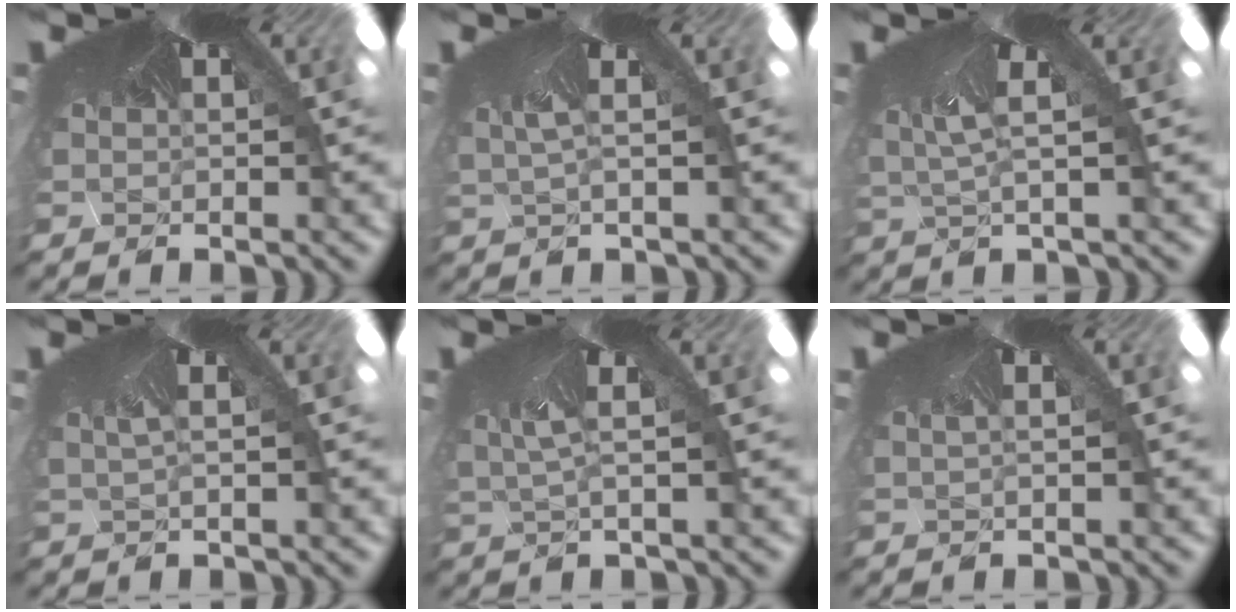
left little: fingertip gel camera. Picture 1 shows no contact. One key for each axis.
{"total": 2.7, "fx": -1.9, "fy": -1.8, "fz": -0.6, "tx": 0.008, "ty": -0.024, "tz": -0.013}
{"total": 2.6, "fx": -2.1, "fy": -1.4, "fz": -0.2, "tx": -0.019, "ty": -0.029, "tz": -0.010}
{"total": 1.7, "fx": -1.4, "fy": -0.9, "fz": 0.0, "tx": 0.010, "ty": -0.015, "tz": -0.010}
{"total": 2.7, "fx": -2.0, "fy": -1.8, "fz": -0.3, "tx": -0.013, "ty": -0.027, "tz": -0.006}
{"total": 0.8, "fx": -0.5, "fy": -0.7, "fz": 0.0, "tx": 0.013, "ty": -0.005, "tz": -0.007}